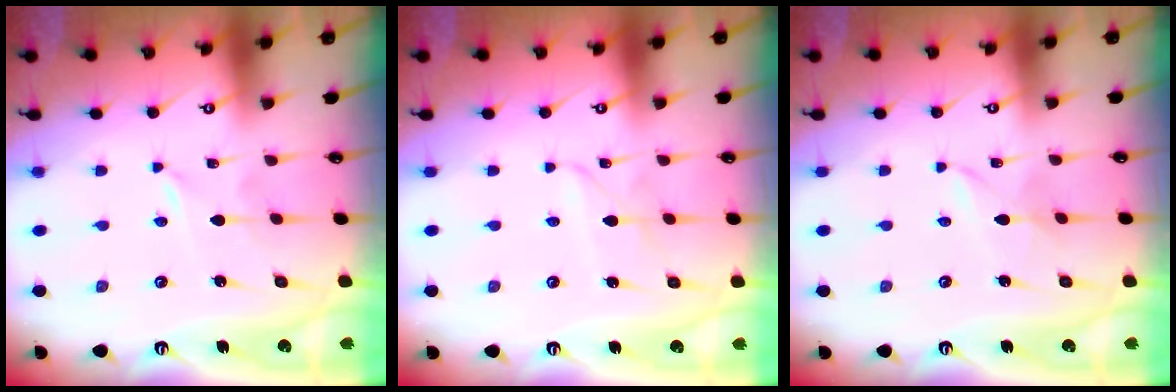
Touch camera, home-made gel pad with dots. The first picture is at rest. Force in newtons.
{"total": 2.4, "press": 2.4, "slide": 0.3}
{"total": 1.2, "press": 1.1, "slide": 0.2}